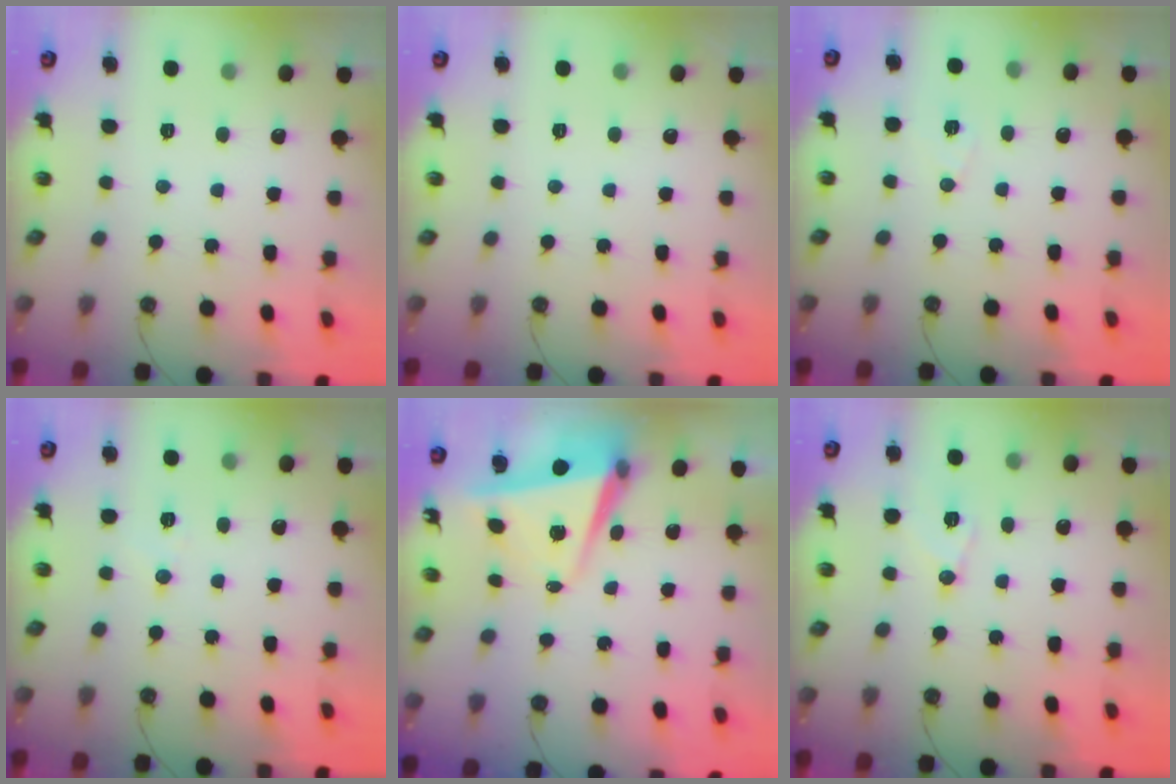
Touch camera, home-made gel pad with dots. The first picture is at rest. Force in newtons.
{"total": 0.0}
{"total": 6.5, "press": 5.8, "slide": 3.0}
{"total": 4.5, "press": 4.3, "slide": 1.5}
{"total": 5.8, "press": 5.7, "slide": 1.2}
{"total": 8.1, "press": 8.0, "slide": 0.9}